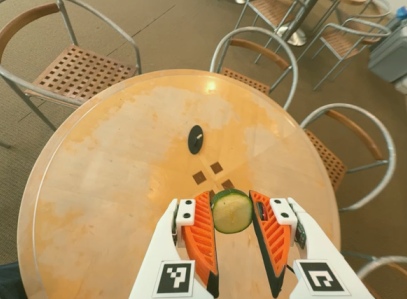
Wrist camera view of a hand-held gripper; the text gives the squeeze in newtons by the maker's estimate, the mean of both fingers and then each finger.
{"total": 9.2, "left": 9.1, "right": 9.3}